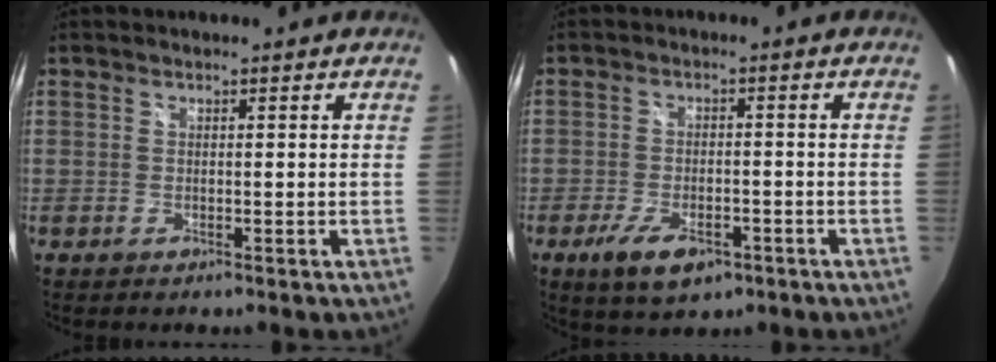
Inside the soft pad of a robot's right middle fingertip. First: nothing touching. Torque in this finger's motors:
{"motor_torque": [0.68, -0.61, 0.31, 0.07]}